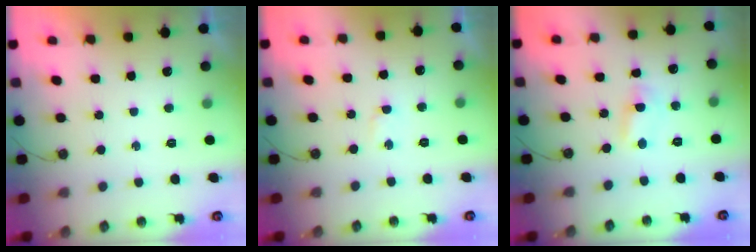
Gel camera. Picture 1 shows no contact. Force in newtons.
{"total": 1.8, "press": 1.4, "slide": 1.1}
{"total": 1.4, "press": 1.4, "slide": 0.2}